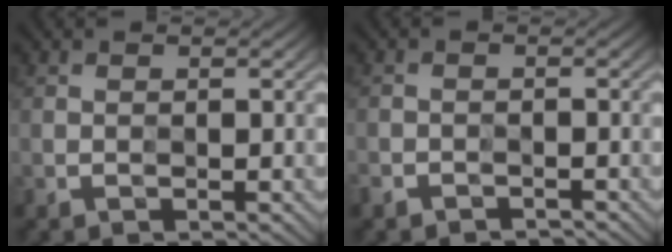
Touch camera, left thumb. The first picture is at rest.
{"total": 1.8, "force": [-1.6, 0.1, -0.8], "torque": [0.012, -0.003, -0.037]}